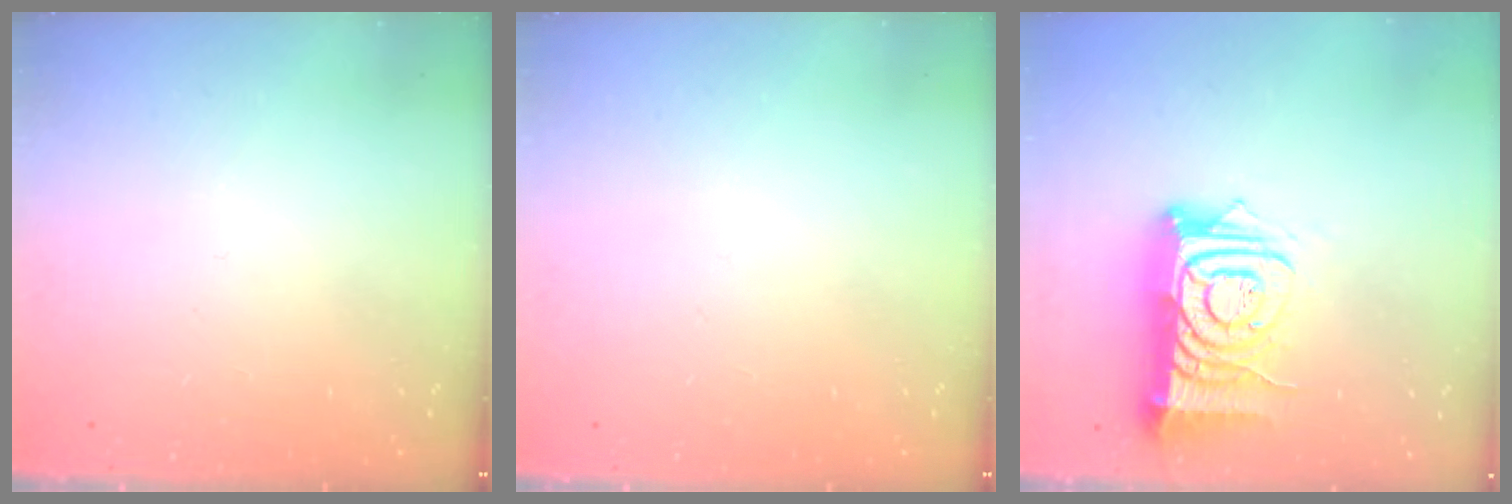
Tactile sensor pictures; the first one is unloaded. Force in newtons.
{"total": 0.0}
{"total": 14.5, "press": 14.4, "slide": 1.6}